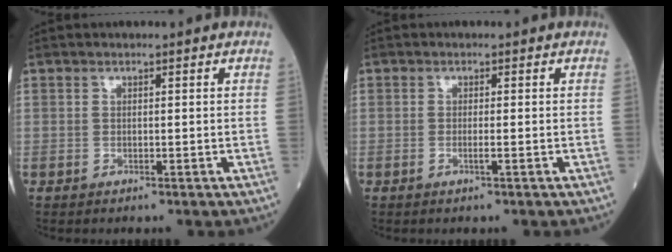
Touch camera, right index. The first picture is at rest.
{"total": 1.0, "force": [-0.4, -0.2, 0.9], "torque": [-0.018, -0.001, -0.008]}